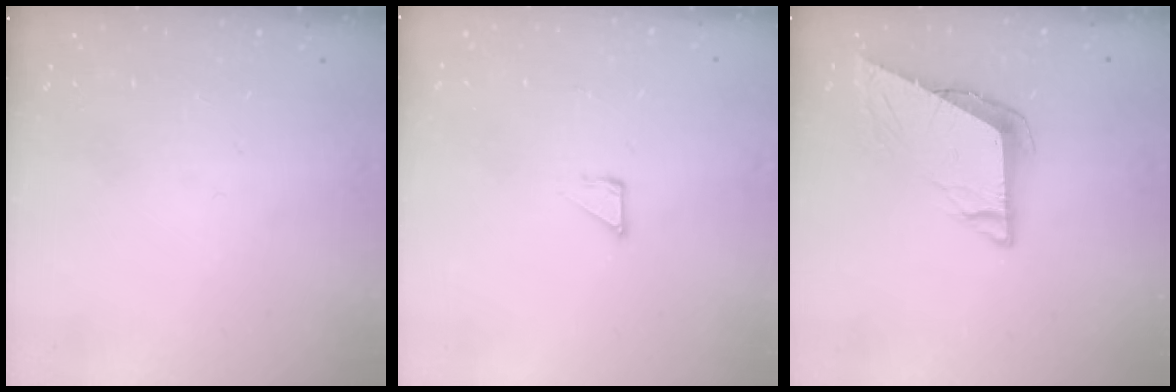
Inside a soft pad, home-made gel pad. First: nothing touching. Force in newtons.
{"total": 2.6, "press": 2.6, "slide": 0.1}
{"total": 8.0, "press": 8.0, "slide": 0.8}